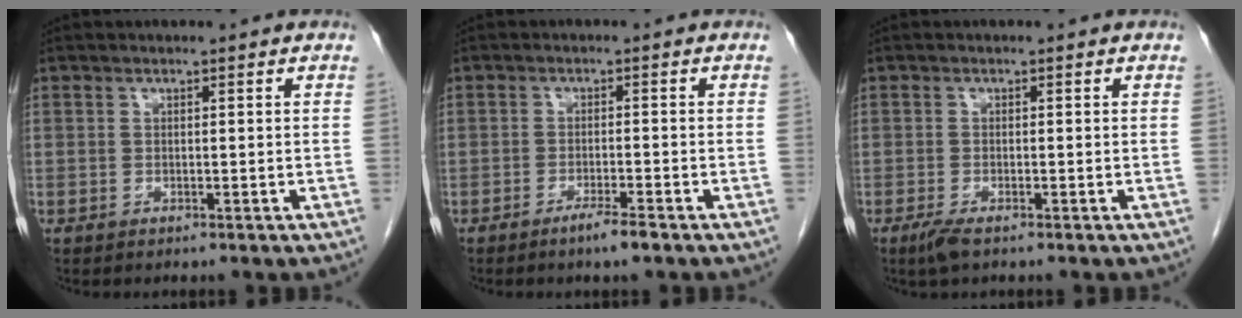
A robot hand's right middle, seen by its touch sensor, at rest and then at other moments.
{"total": 2.9, "force": [-2.1, -0.1, 2.0], "torque": [-0.039, -0.005, -0.036]}
{"total": 2.3, "force": [-1.6, 0.5, 1.6], "torque": [-0.040, -0.007, -0.030]}